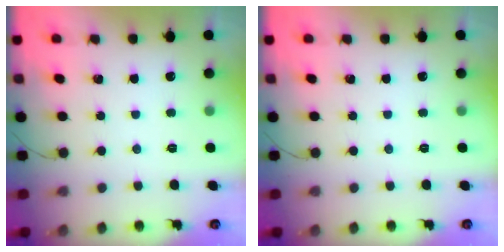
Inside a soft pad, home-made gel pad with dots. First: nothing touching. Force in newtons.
{"total": 0.0}